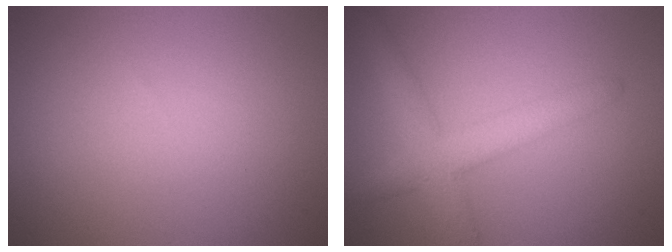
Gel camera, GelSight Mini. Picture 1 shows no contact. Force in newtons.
{"total": 4.1, "press": 4.1, "slide": 0.1}